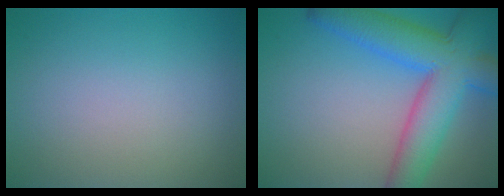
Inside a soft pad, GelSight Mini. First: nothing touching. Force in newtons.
{"total": 9.4, "press": 9.4, "slide": 0.4}